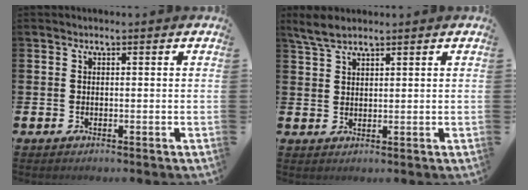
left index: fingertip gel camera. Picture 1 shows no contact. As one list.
[{"total": 3.9, "force": [3.3, 1.1, 1.8], "torque": [-0.041, -0.002, 0.060]}]